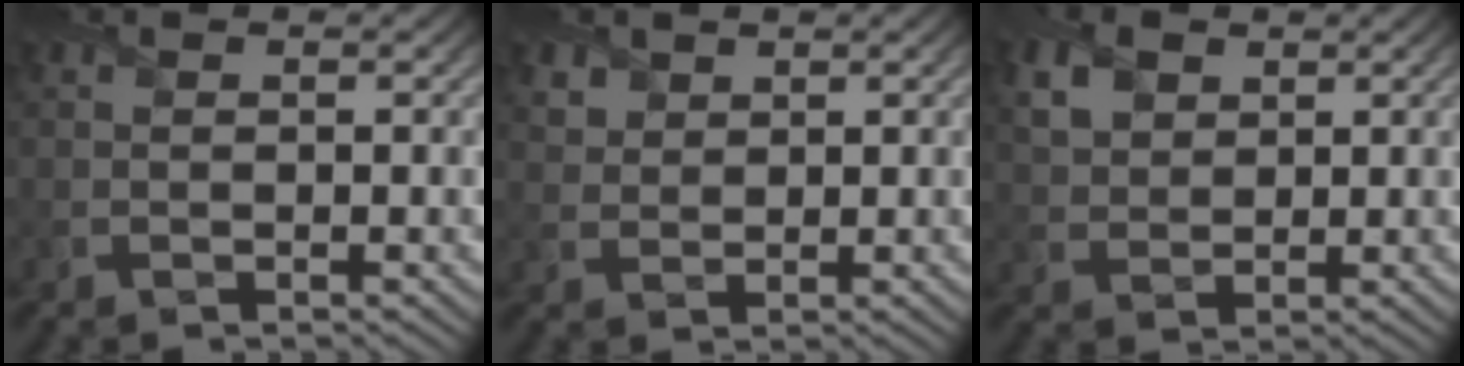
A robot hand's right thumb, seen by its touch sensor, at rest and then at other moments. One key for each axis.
{"total": 2.3, "fx": 1.5, "fy": 1.6, "fz": 0.6, "tx": -0.022, "ty": -0.005, "tz": 0.035}
{"total": 4.4, "fx": 2.0, "fy": 3.1, "fz": 2.4, "tx": -0.062, "ty": 0.001, "tz": 0.041}